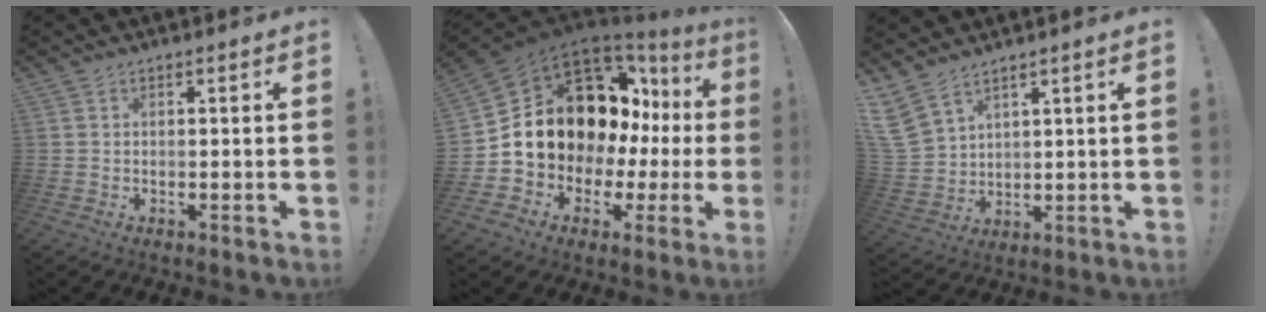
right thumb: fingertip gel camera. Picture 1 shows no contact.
{"total": 17.3, "force": [4.0, 12.7, 11.2], "torque": [-0.172, -0.033, 0.106]}
{"total": 7.5, "force": [5.8, 3.4, 3.4], "torque": [-0.075, -0.036, 0.117]}